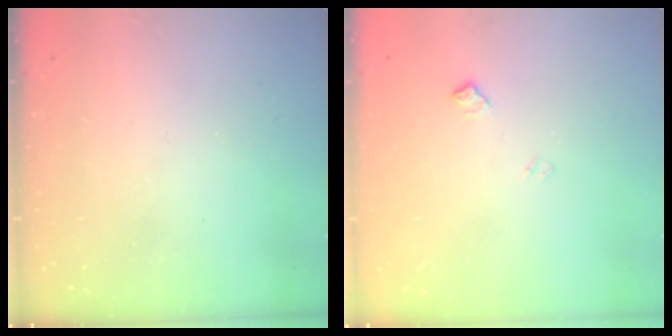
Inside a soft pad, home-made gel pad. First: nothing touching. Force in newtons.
{"total": 5.6, "press": 5.6, "slide": 0.8}